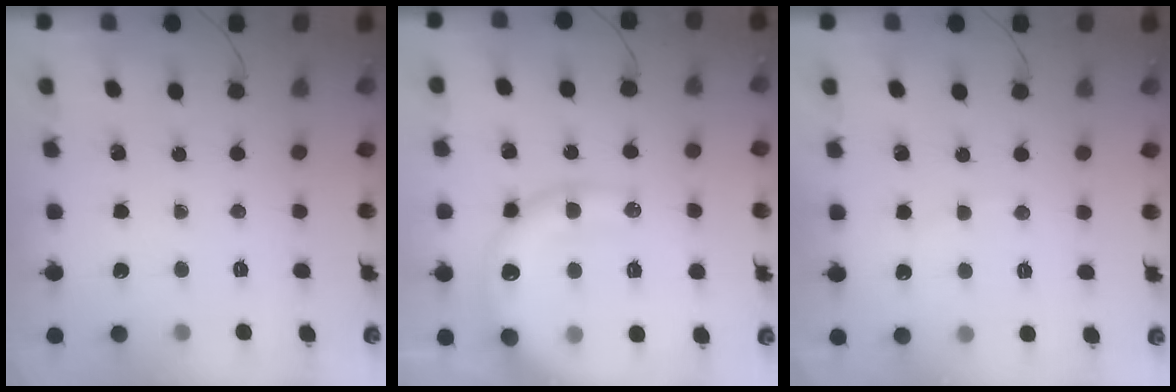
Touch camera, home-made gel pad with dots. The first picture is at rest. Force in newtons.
{"total": 20.2, "press": 19.9, "slide": 3.5}
{"total": 2.8, "press": 2.7, "slide": 0.7}